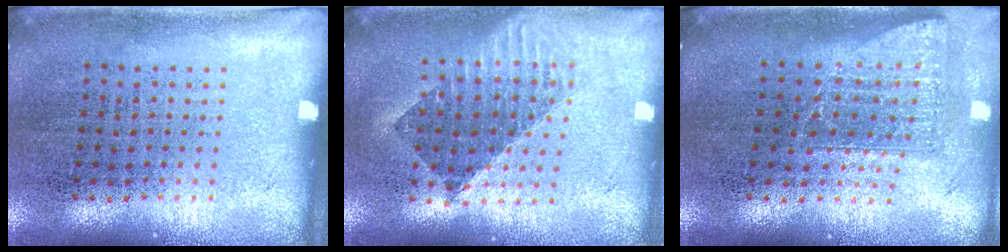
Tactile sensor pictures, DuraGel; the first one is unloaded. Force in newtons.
{"total": 1.5, "press": 1.3, "slide": 0.8}
{"total": 1.7, "press": 1.3, "slide": 1.1}